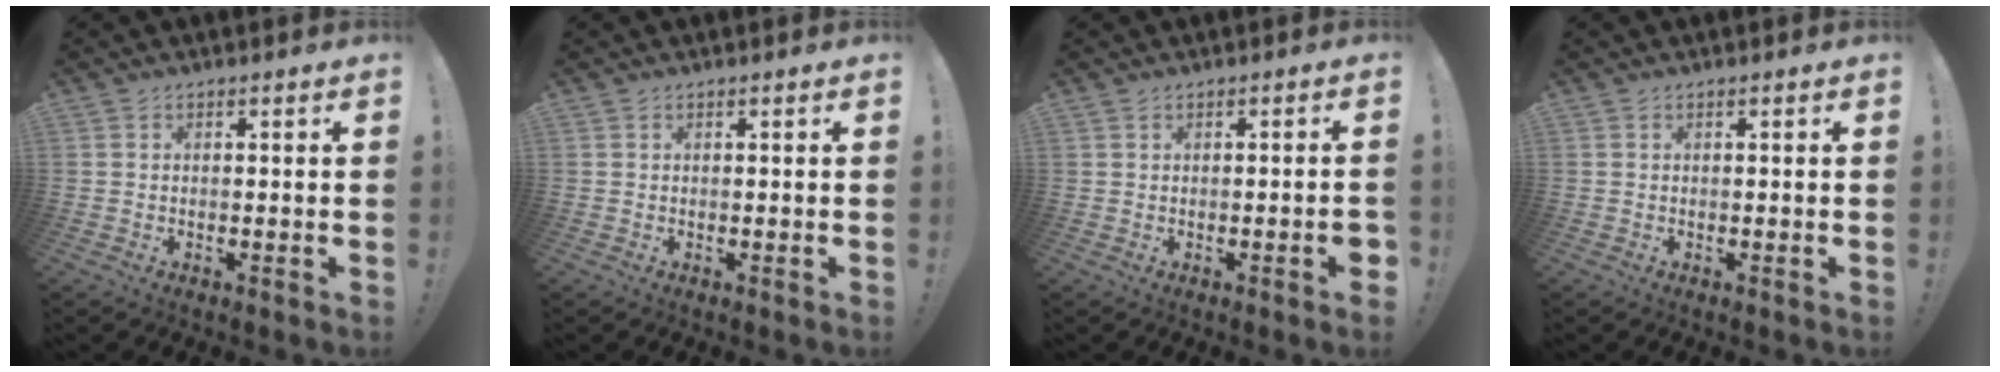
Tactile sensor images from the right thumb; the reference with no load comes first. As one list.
[{"total": 0.0}, {"total": 2.4, "force": [-1.1, 0.1, 2.1], "torque": [-0.026, -0.003, -0.018]}, {"total": 0.0}]